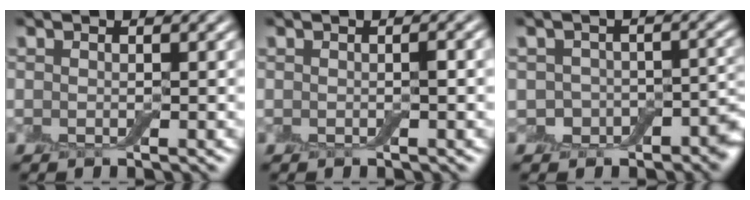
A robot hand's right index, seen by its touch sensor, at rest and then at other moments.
{"total": 0.8, "force": [-0.1, 0.0, 0.8], "torque": [-0.012, 0.001, 0.000]}
{"total": 4.0, "force": [-1.6, 3.2, 1.7], "torque": [-0.014, -0.008, -0.030]}